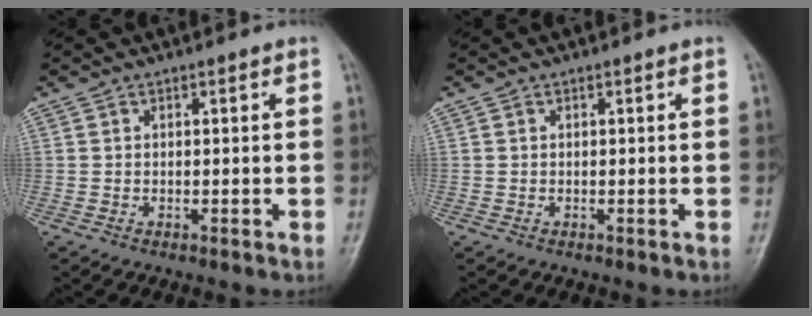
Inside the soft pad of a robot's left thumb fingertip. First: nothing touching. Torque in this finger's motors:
{"motor_torque": [0.00, 0.00, -0.01, -0.01, 0.00]}